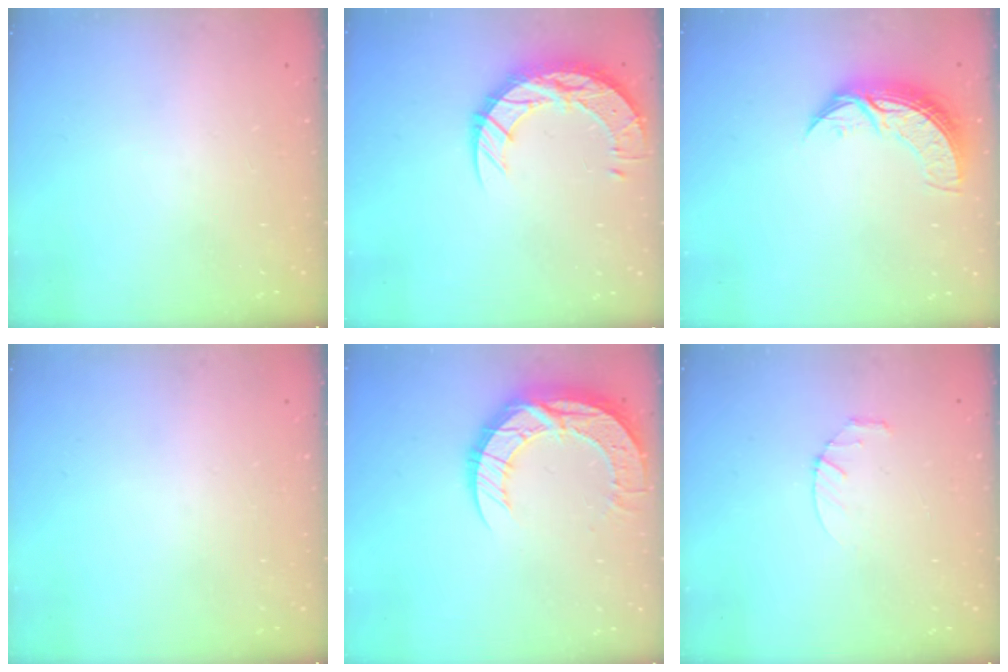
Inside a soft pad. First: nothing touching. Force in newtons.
{"total": 16.5, "press": 16.4, "slide": 1.2}
{"total": 7.9, "press": 7.9, "slide": 0.6}
{"total": 0.0}
{"total": 15.6, "press": 15.6, "slide": 1.1}
{"total": 2.8, "press": 2.8, "slide": 0.4}